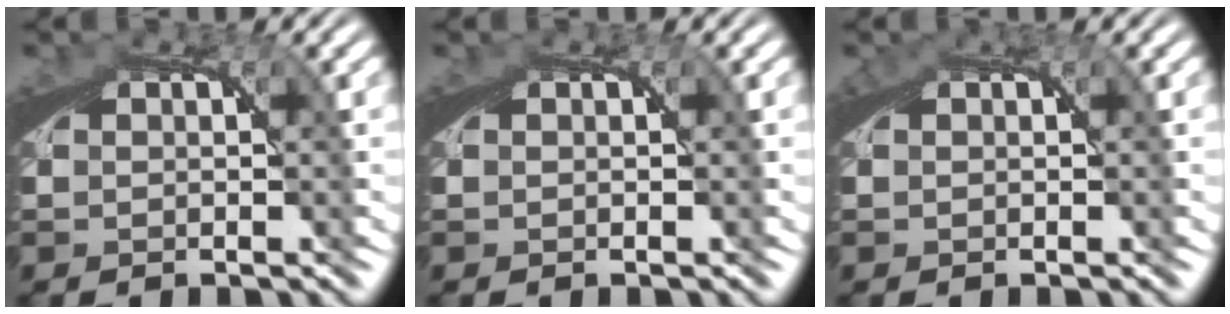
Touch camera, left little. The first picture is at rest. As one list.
[{"total": 0.0}, {"total": 0.0}]